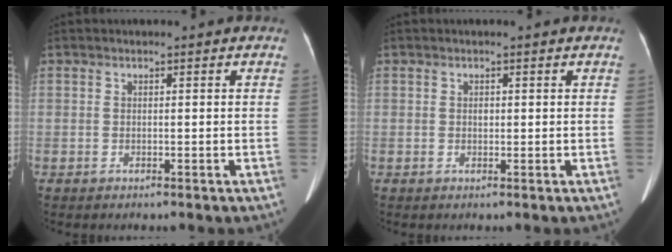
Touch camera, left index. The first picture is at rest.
{"total": 0.5, "force": [0.1, 0.4, 0.4], "torque": [-0.008, 0.002, 0.001]}